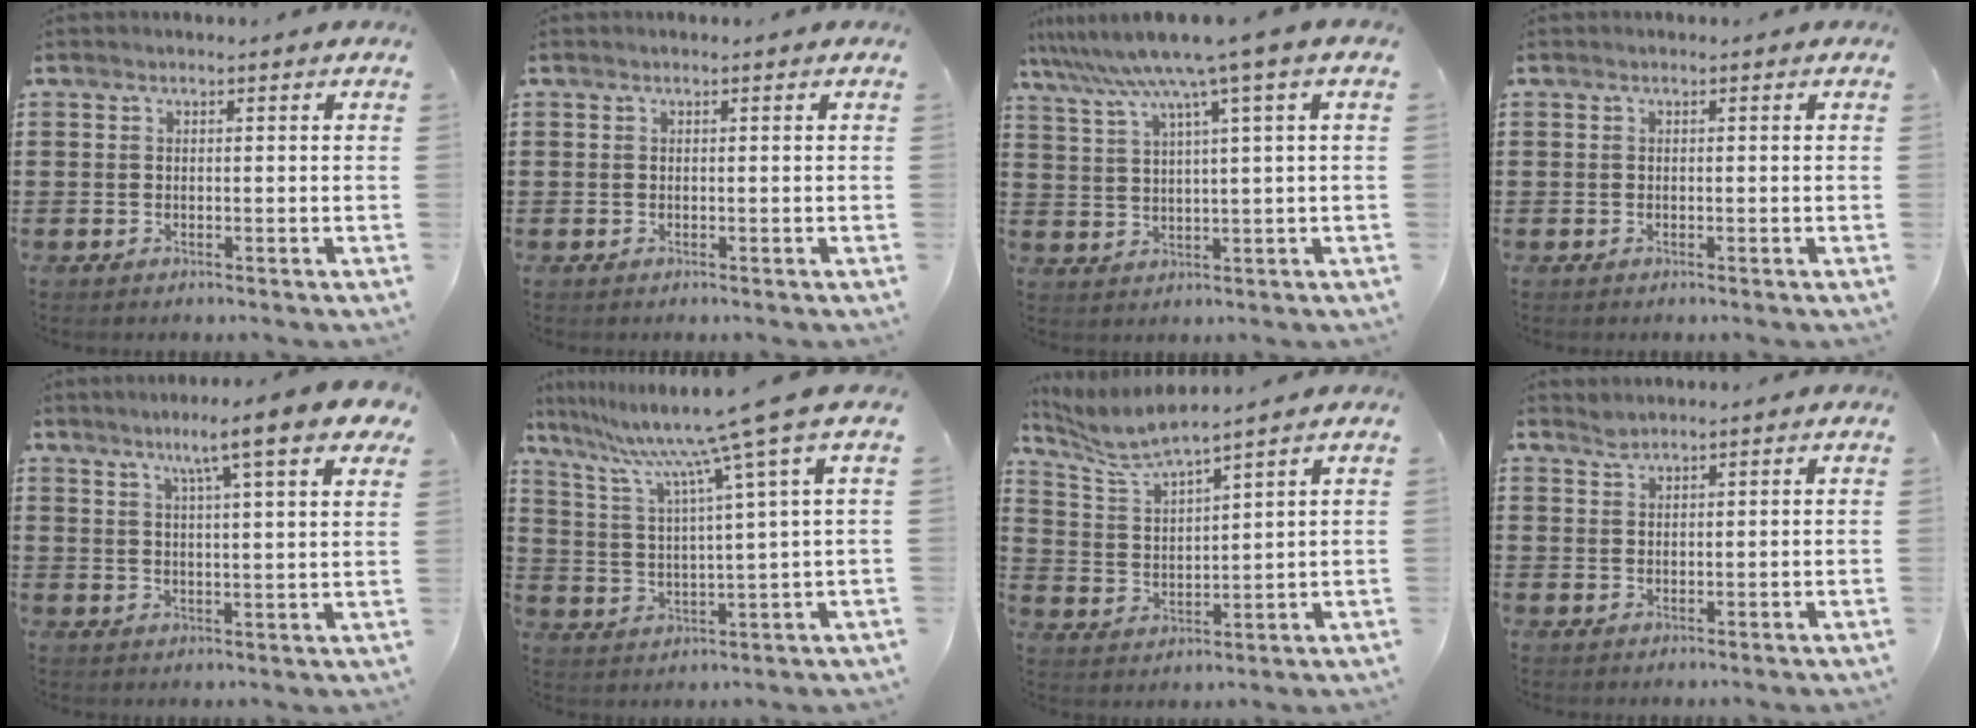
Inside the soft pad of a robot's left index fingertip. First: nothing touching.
{"total": 0.0}
{"total": 7.5, "force": [4.8, -0.3, 5.8], "torque": [-0.130, -0.029, 0.078]}
{"total": 0.0}
{"total": 8.8, "force": [6.1, 0.2, 6.3], "torque": [-0.115, -0.017, 0.098]}
{"total": 10.3, "force": [7.3, -1.9, 7.1], "torque": [-0.167, -0.049, 0.106]}
{"total": 5.2, "force": [4.7, -0.4, 2.2], "torque": [-0.066, -0.027, 0.078]}
{"total": 1.4, "force": [1.4, 0.2, 0.3], "torque": [-0.009, -0.001, 0.027]}